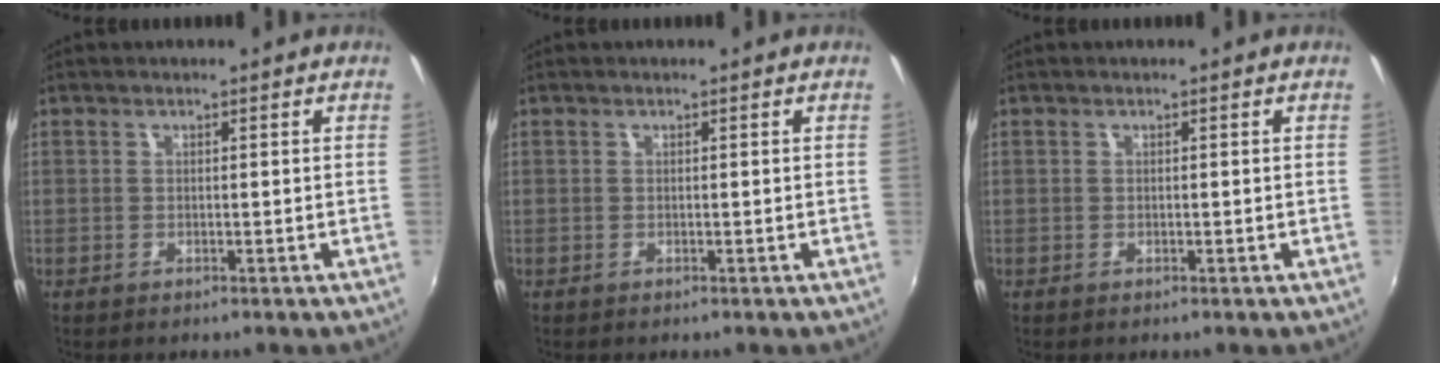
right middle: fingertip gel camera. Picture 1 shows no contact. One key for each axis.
{"total": 0.0}
{"total": 0.0}